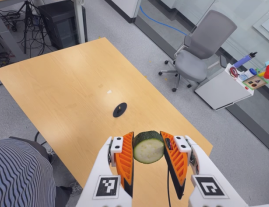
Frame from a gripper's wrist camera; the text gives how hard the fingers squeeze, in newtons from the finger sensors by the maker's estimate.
{"total": 11.9, "left": 11.1, "right": 12.6}